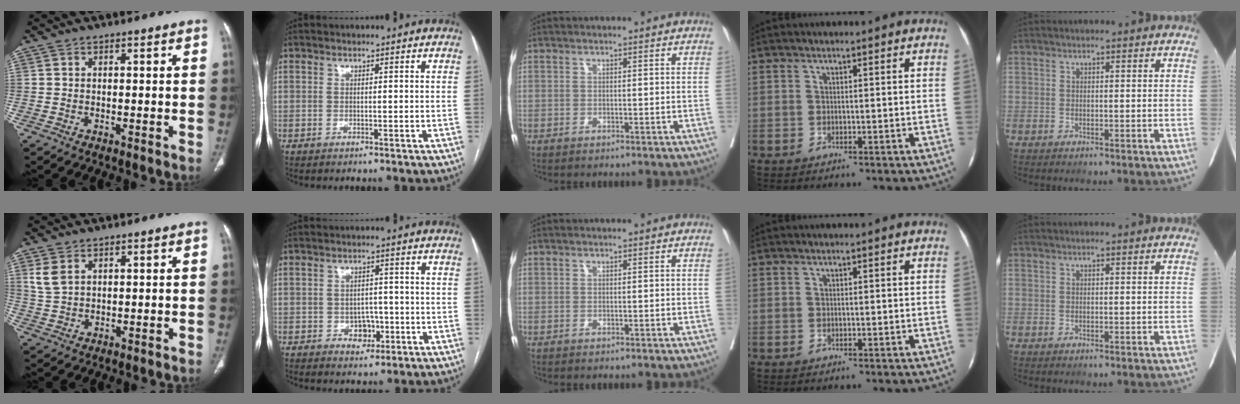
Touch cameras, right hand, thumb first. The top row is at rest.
{"thumb": {"total": 3.7, "force": [1.8, 2.3, 2.3], "torque": [-0.051, 0.000, 0.049]}, "index": {"total": 3.8, "force": [-1.3, 2.9, 2.0], "torque": [-0.020, 0.009, -0.010]}}